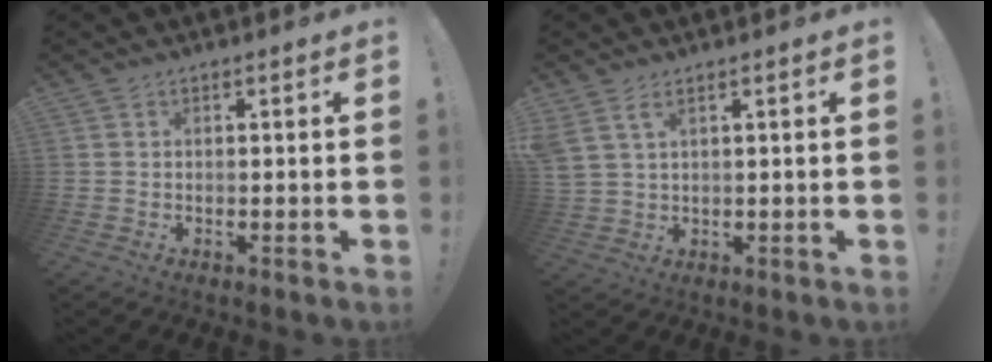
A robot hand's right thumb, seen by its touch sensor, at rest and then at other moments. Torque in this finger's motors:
{"motor_torque": [0.34, 0.35, 0.99, 0.31, 0.26]}